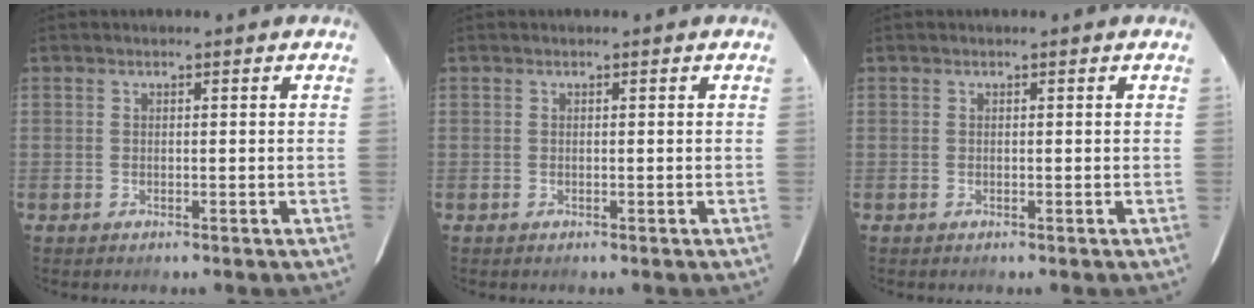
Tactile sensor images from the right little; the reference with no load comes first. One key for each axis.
{"total": 0.0}
{"total": 0.0}